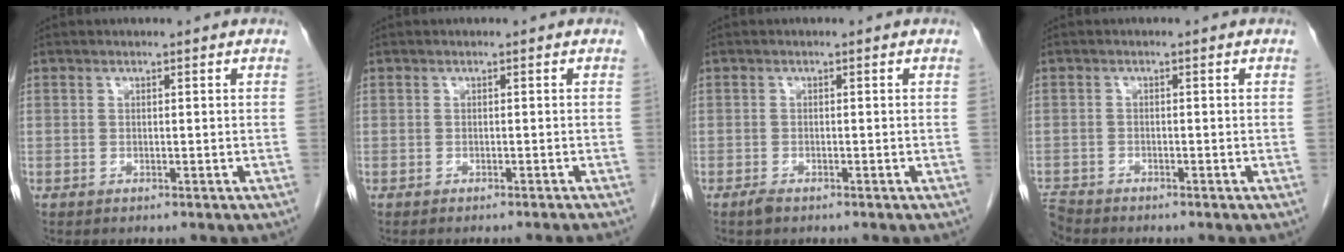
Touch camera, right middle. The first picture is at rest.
{"total": 3.4, "force": [-3.1, -0.6, 1.3], "torque": [-0.012, -0.002, -0.036]}
{"total": 1.0, "force": [-0.8, 0.2, 0.5], "torque": [-0.018, -0.003, -0.014]}
{"total": 2.4, "force": [-2.4, 0.2, 0.0], "torque": [0.000, -0.012, -0.046]}